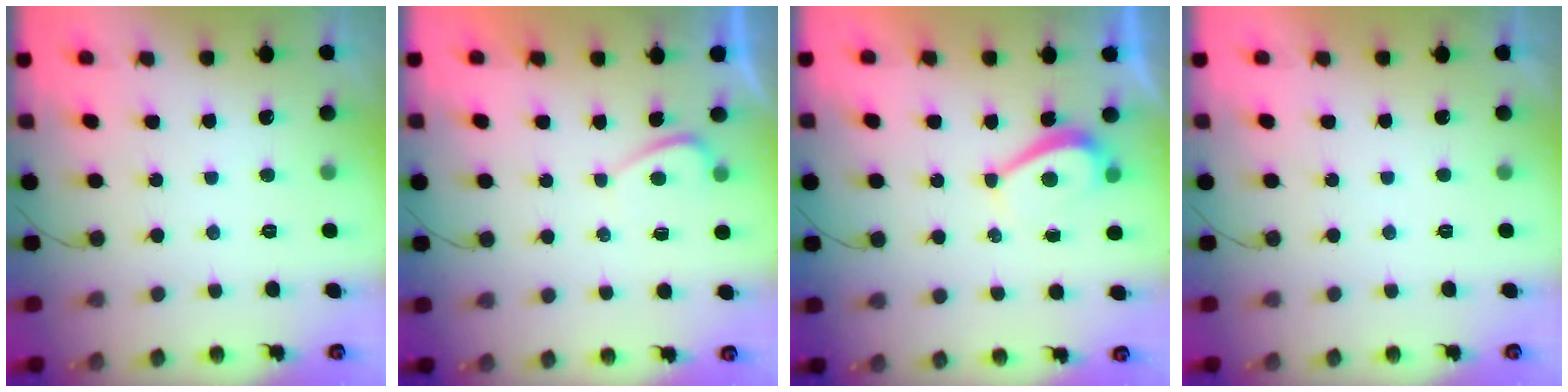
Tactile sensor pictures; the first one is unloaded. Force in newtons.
{"total": 0.8, "press": 0.6, "slide": 0.5}
{"total": 2.2, "press": 2.1, "slide": 0.6}
{"total": 2.1, "press": 2.1, "slide": 0.4}